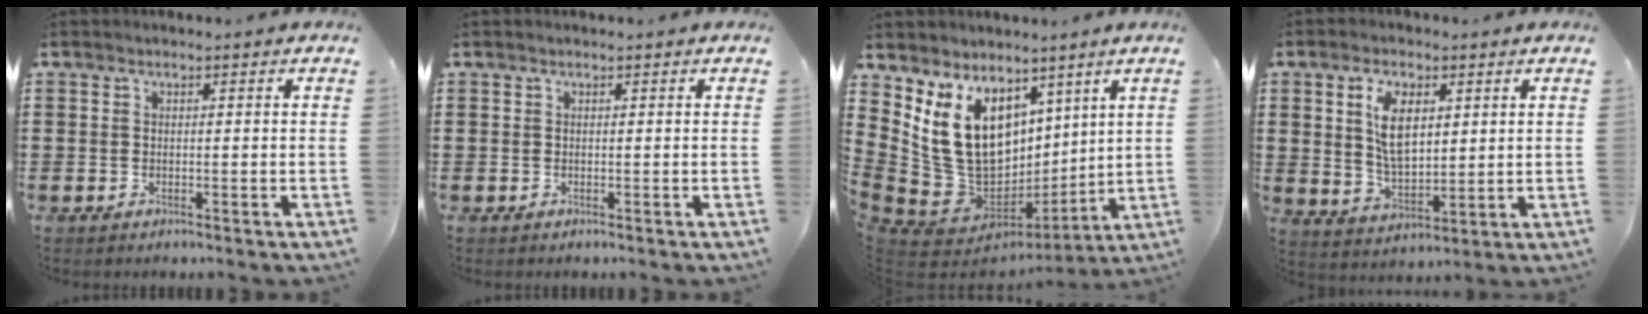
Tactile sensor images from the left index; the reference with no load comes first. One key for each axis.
{"total": 0.0}
{"total": 15.8, "fx": 4.2, "fy": 12.1, "fz": 9.2, "tx": -0.224, "ty": -0.041, "tz": 0.088}
{"total": 7.7, "fx": 2.7, "fy": 4.0, "fz": 6.0, "tx": -0.113, "ty": 0.006, "tz": 0.044}